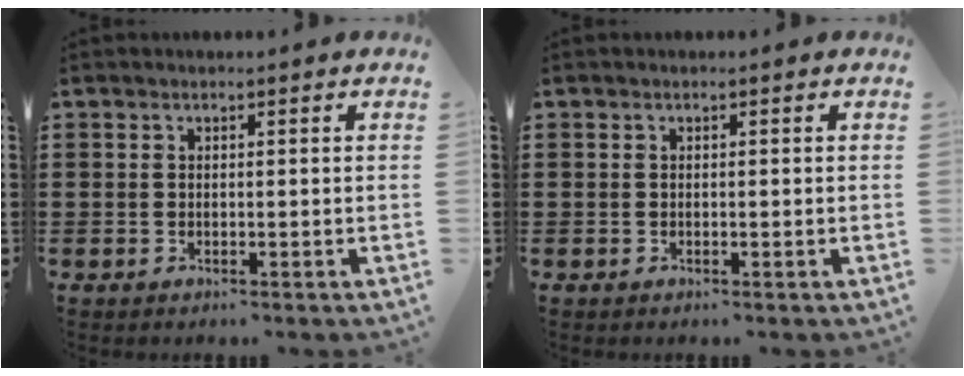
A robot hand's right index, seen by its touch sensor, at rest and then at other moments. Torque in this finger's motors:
{"motor_torque": [1.70, 0.44, 0.00, 0.00]}